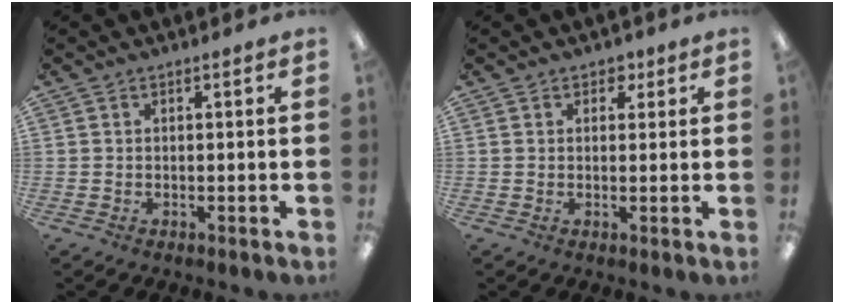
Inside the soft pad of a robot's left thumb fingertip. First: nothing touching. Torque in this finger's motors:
{"motor_torque": [-0.27, -0.13, -0.41, 0.09, -0.03]}